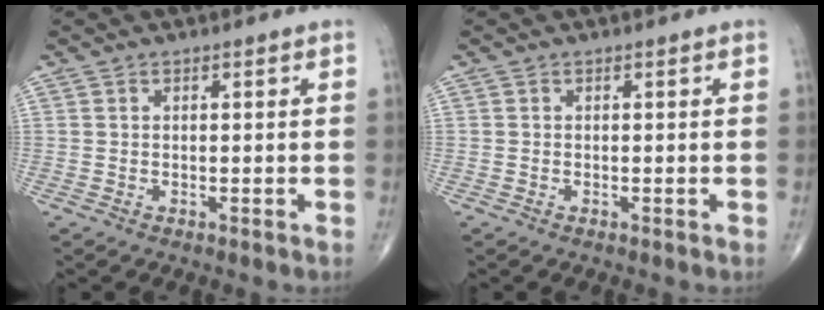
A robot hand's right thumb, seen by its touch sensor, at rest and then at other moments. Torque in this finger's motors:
{"motor_torque": [-0.02, -0.02, 0.00, 0.00, 0.00]}